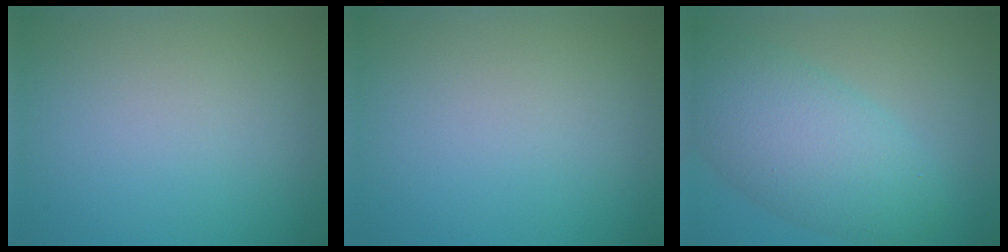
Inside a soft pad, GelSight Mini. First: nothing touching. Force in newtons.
{"total": 0.0}
{"total": 7.5, "press": 7.5, "slide": 0.3}